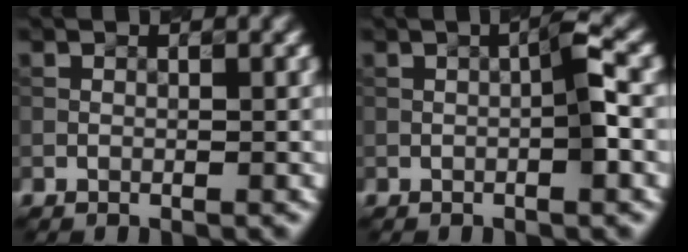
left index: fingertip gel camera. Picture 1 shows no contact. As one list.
[{"total": 2.5, "force": [-0.3, 0.1, 2.5], "torque": [-0.039, 0.008, -0.006]}]